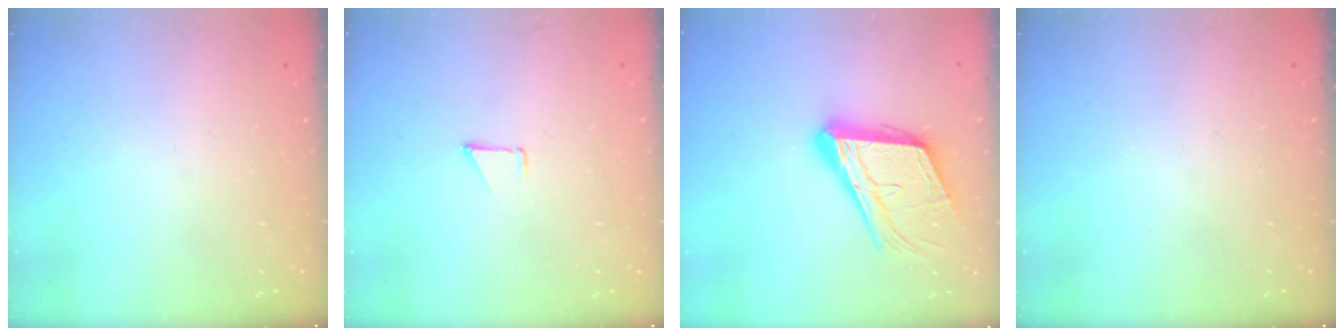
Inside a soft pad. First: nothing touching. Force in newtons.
{"total": 0.9, "press": 0.8, "slide": 0.1}
{"total": 18.7, "press": 18.4, "slide": 3.0}
{"total": 0.0}